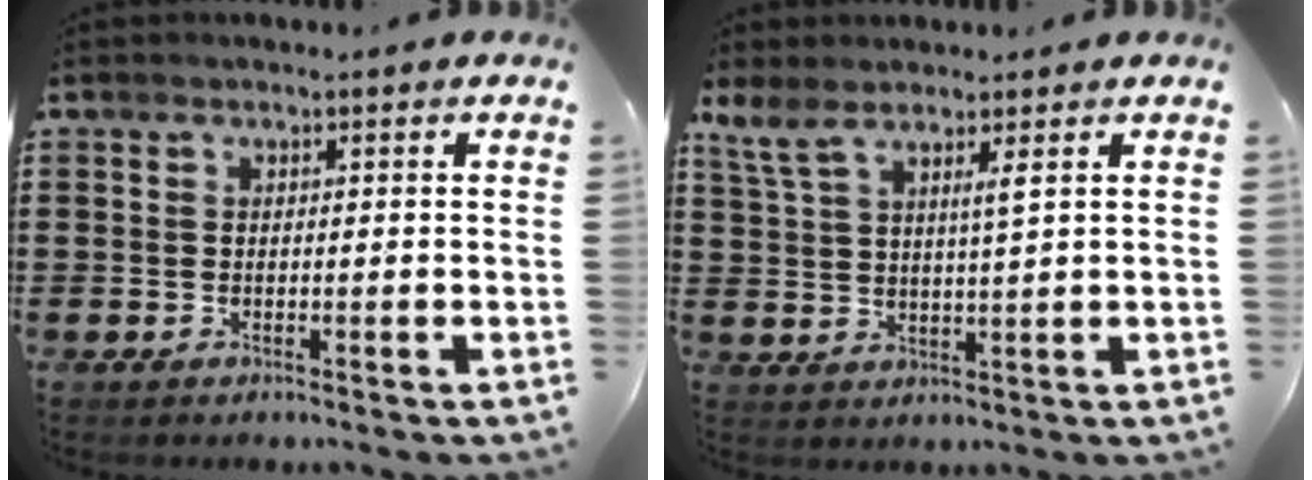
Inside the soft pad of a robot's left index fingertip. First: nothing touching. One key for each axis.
{"total": 4.3, "fx": 2.9, "fy": 0.4, "fz": 3.2, "tx": -0.073, "ty": -0.003, "tz": 0.050}